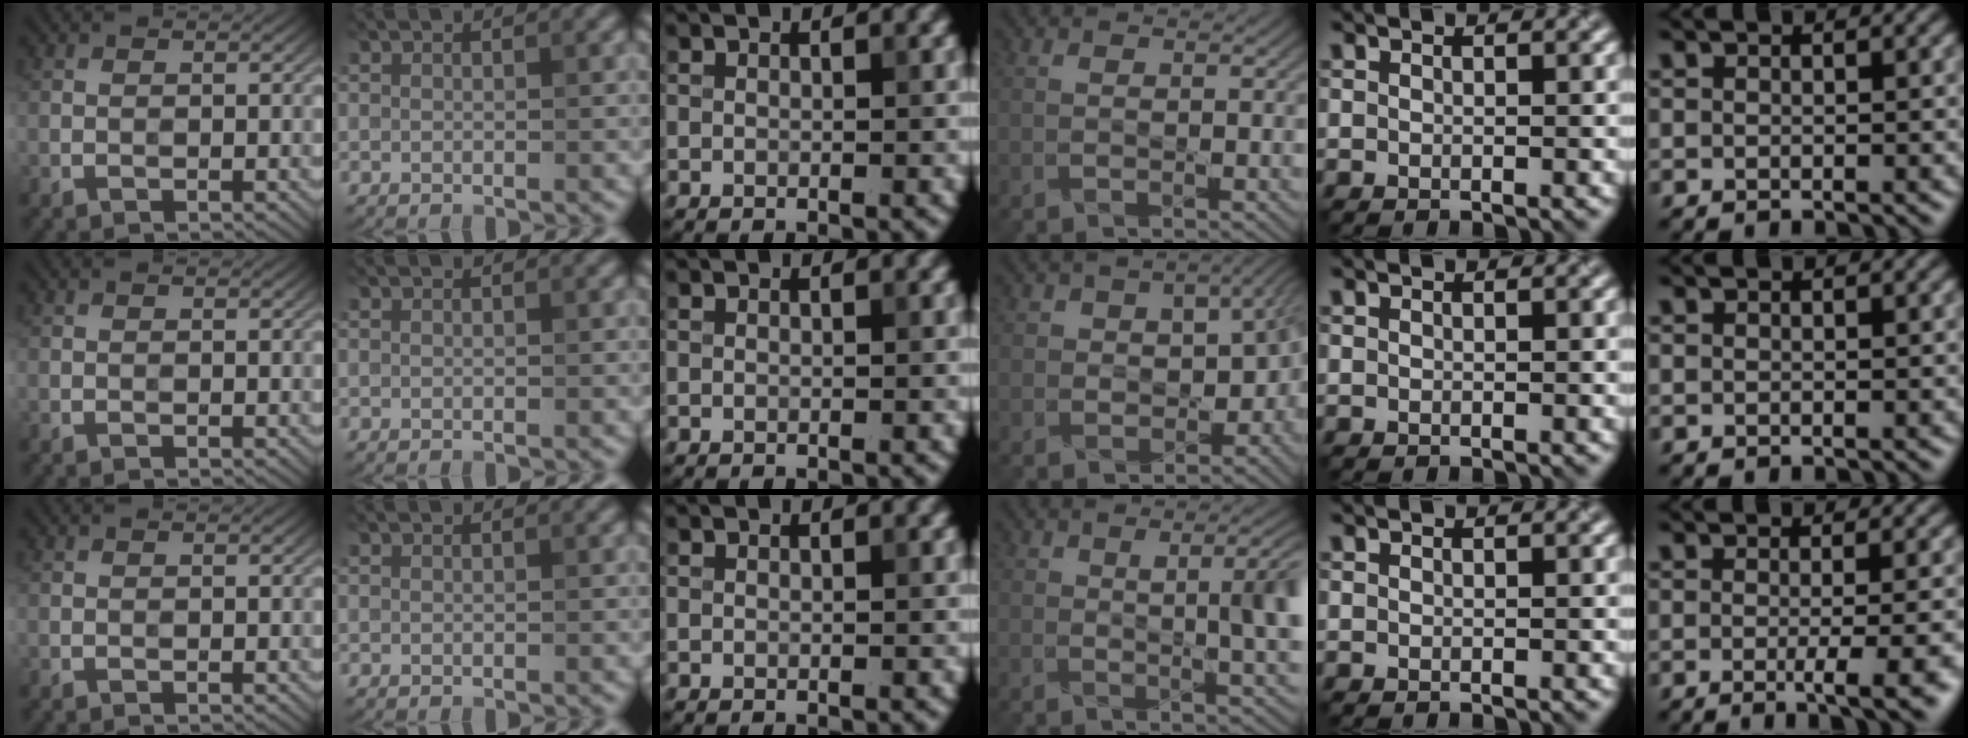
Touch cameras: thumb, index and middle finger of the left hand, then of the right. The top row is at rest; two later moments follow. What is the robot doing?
{"motion": "shake", "object": "plastic piggy bank"}